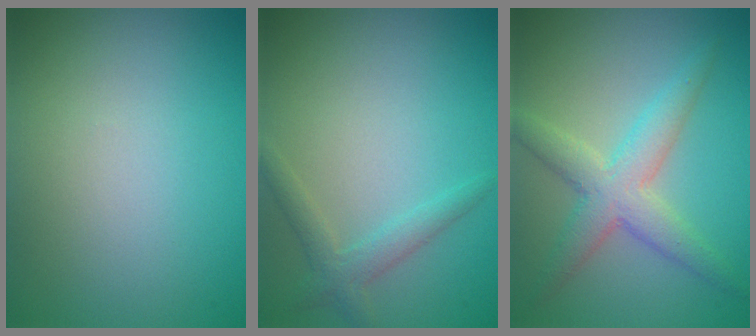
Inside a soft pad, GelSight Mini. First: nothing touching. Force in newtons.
{"total": 2.0, "press": 2.0, "slide": 0.1}
{"total": 4.3, "press": 4.3, "slide": 0.0}